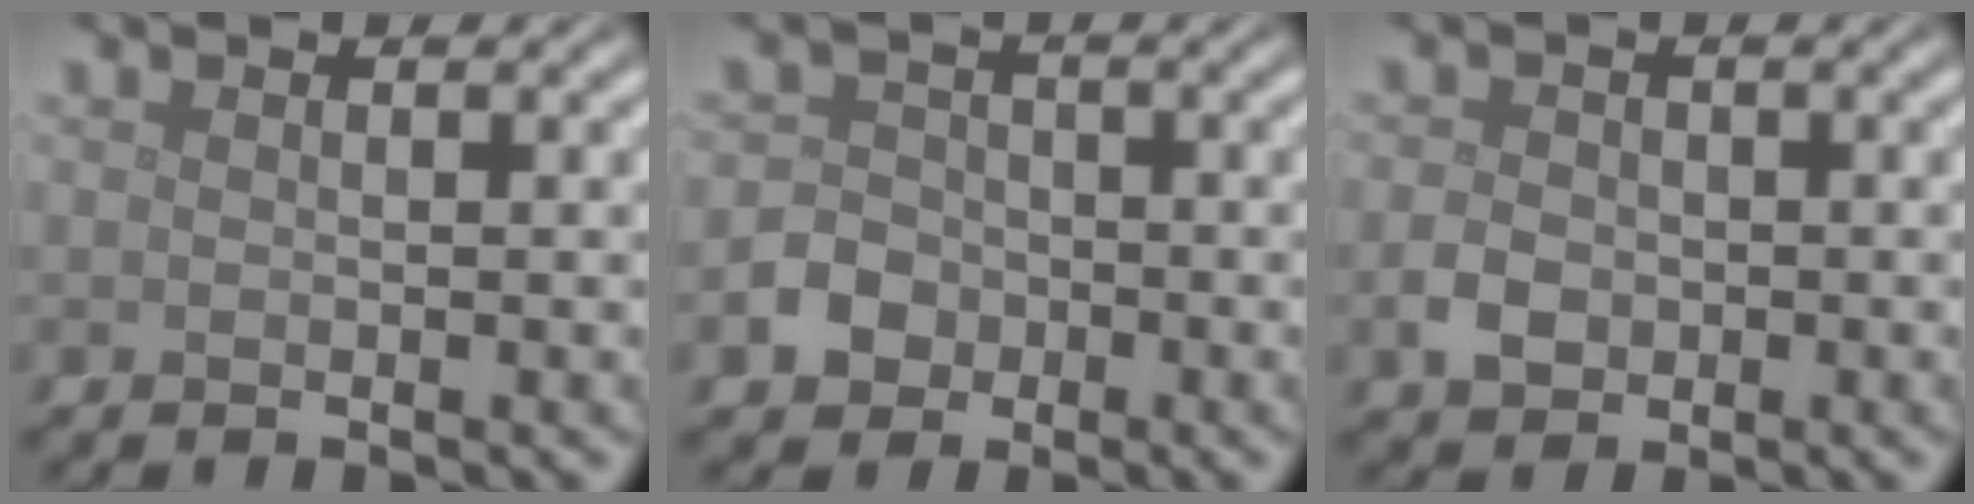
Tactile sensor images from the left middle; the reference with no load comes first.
{"total": 3.1, "force": [-1.4, 2.7, 0.8], "torque": [-0.002, -0.001, -0.031]}
{"total": 2.2, "force": [-0.6, 1.8, 1.1], "torque": [-0.019, -0.001, -0.017]}